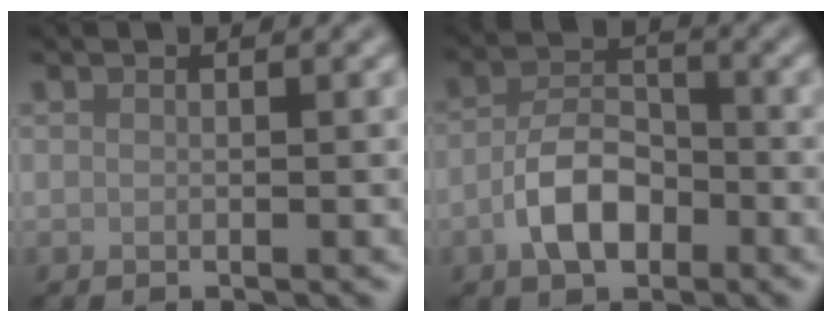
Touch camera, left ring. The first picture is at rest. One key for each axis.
{"total": 4.9, "fx": -2.0, "fy": 2.9, "fz": 3.4, "tx": -0.065, "ty": 0.005, "tz": -0.042}